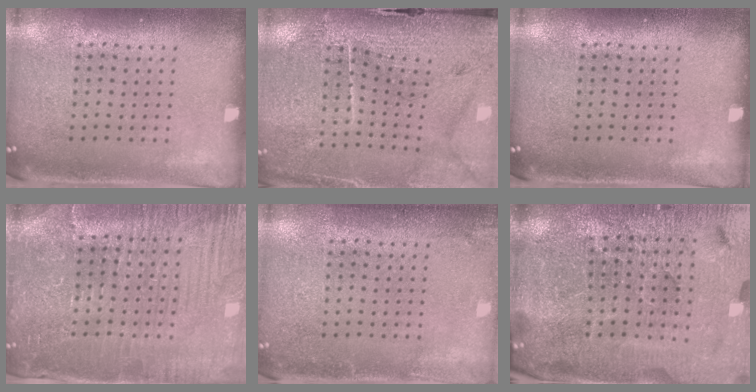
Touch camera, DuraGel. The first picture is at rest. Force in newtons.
{"total": 3.3, "press": 3.3, "slide": 0.1}
{"total": 0.0}
{"total": 4.3, "press": 4.2, "slide": 1.3}
{"total": 1.8, "press": 1.8, "slide": 0.2}
{"total": 5.6, "press": 5.2, "slide": 2.1}